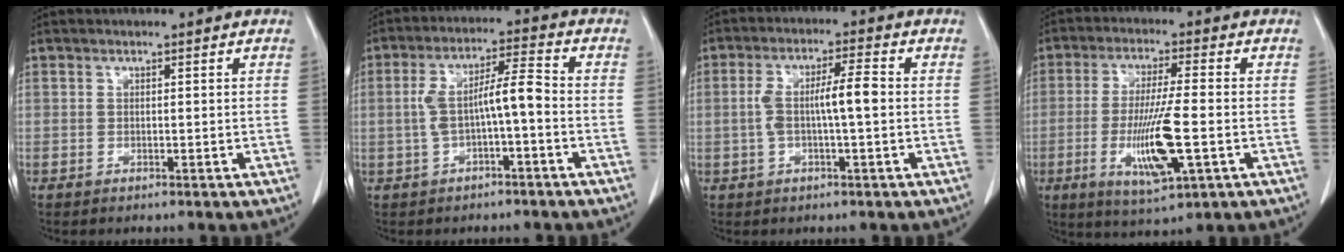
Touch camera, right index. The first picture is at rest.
{"total": 7.6, "force": [-1.0, 1.4, 7.4], "torque": [-0.145, 0.029, -0.017]}
{"total": 6.7, "force": [-0.1, 0.9, 6.7], "torque": [-0.134, 0.016, -0.003]}
{"total": 11.3, "force": [-2.8, 1.3, 10.9], "torque": [-0.209, -0.018, -0.047]}